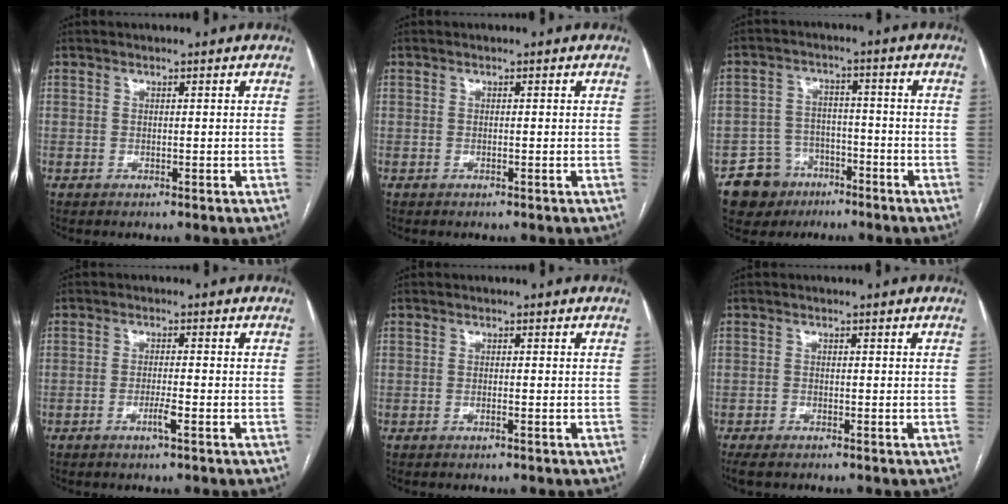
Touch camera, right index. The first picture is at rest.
{"total": 0.0}
{"total": 7.6, "force": [-4.5, 6.0, 0.8], "torque": [-0.016, 0.015, -0.068]}
{"total": 2.6, "force": [-1.3, -0.1, 2.3], "torque": [-0.043, -0.003, -0.025]}
{"total": 0.8, "force": [-0.4, 0.0, 0.7], "torque": [-0.014, 0.000, -0.006]}
{"total": 2.8, "force": [-2.2, 0.9, 1.4], "torque": [-0.028, -0.006, -0.034]}